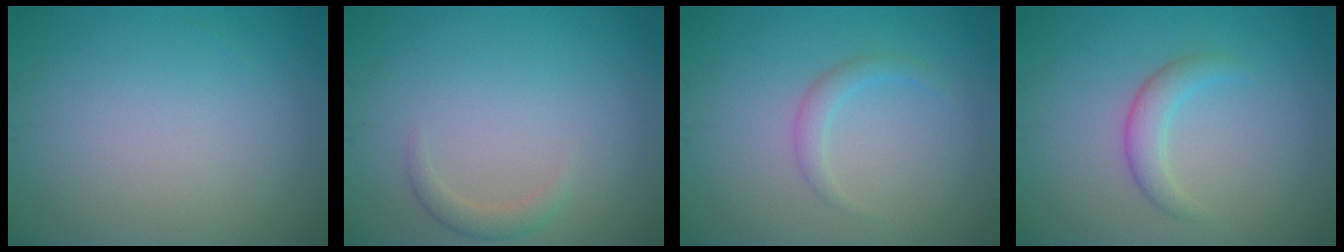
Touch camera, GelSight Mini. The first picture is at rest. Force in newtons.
{"total": 1.4, "press": 1.4, "slide": 0.1}
{"total": 1.5, "press": 1.5, "slide": 0.1}
{"total": 2.2, "press": 2.2, "slide": 0.2}